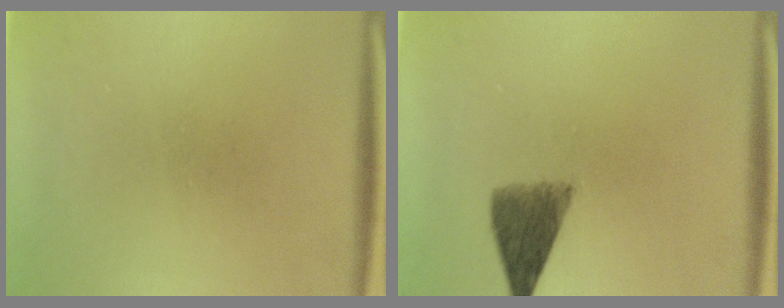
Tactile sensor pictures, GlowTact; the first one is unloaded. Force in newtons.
{"total": 5.8}